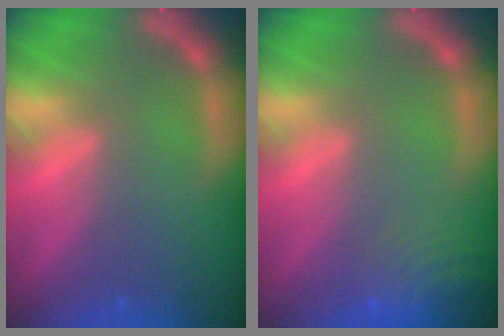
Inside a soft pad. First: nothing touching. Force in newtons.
{"total": 7.0}